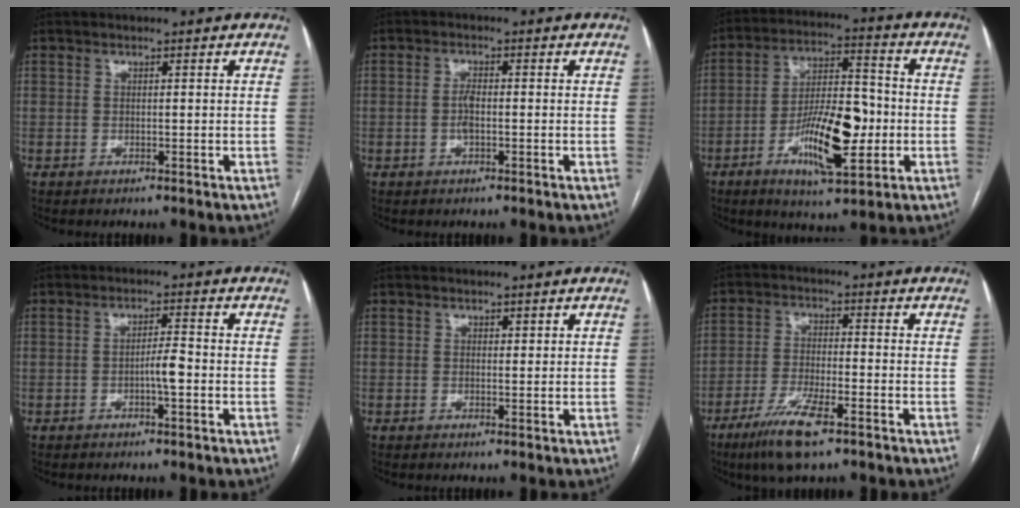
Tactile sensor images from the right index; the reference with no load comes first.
{"total": 2.2, "force": [-0.5, 0.7, 2.0], "torque": [-0.046, 0.001, -0.011]}
{"total": 14.1, "force": [-4.0, 3.9, 12.9], "torque": [-0.233, 0.004, -0.065]}
{"total": 3.0, "force": [-1.0, 0.2, 2.8], "torque": [-0.045, 0.002, -0.017]}
{"total": 0.7, "force": [0.5, 0.4, 0.3], "torque": [0.001, -0.001, 0.004]}
{"total": 8.6, "force": [-5.4, 1.5, 6.5], "torque": [-0.130, -0.016, -0.097]}